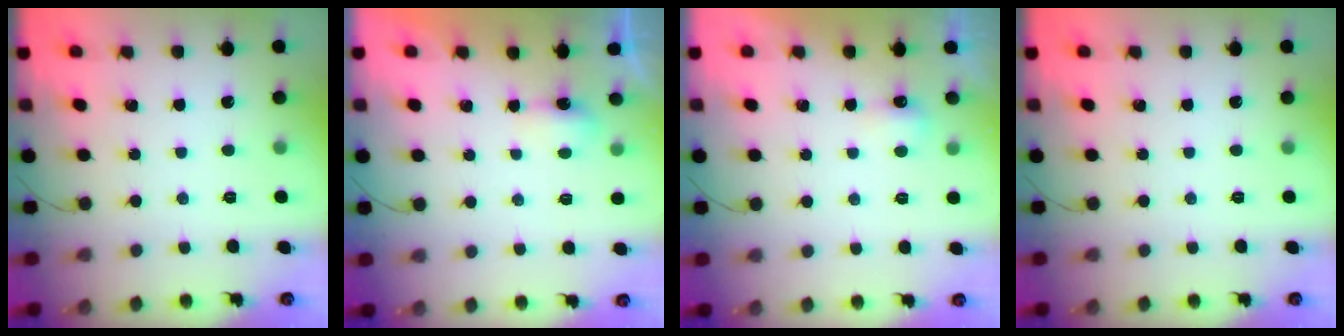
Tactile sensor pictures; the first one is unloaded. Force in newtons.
{"total": 7.9, "press": 3.5, "slide": 7.0}
{"total": 4.0, "press": 3.8, "slide": 1.0}
{"total": 0.0}